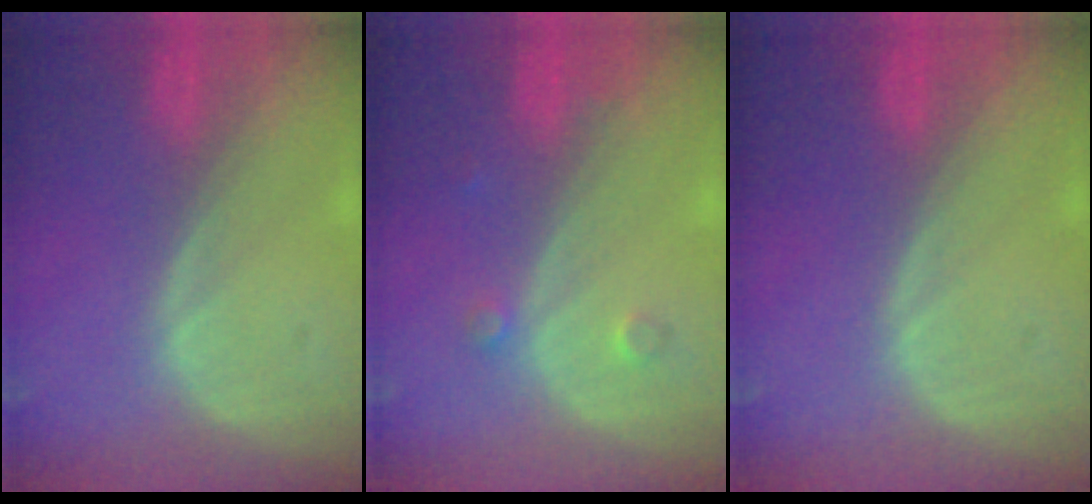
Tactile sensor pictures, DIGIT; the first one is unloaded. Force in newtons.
{"total": 1.7, "press": 1.7, "slide": 0.3}
{"total": 0.0}